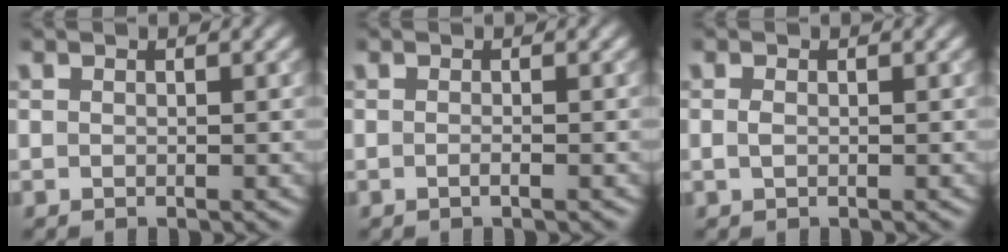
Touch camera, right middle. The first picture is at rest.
{"total": 0.8, "force": [-0.2, 0.3, 0.8], "torque": [-0.010, -0.003, -0.008]}
{"total": 0.6, "force": [-0.1, 0.3, 0.5], "torque": [-0.015, -0.001, -0.001]}